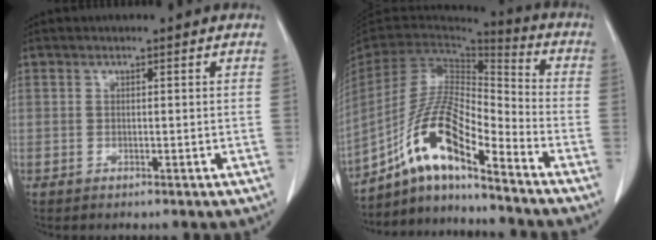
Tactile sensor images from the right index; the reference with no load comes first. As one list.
[{"total": 15.8, "force": [-10.1, 3.2, 11.8], "torque": [-0.239, 0.012, -0.183]}]